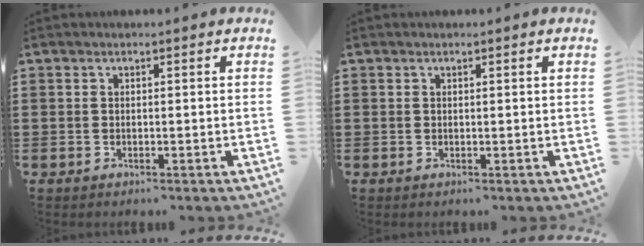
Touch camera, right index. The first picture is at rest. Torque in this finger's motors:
{"motor_torque": [0.06, 0.06, 0.00, 0.01]}